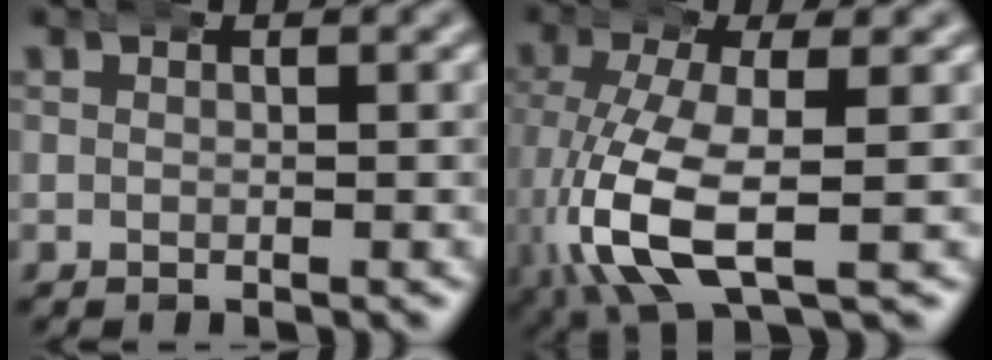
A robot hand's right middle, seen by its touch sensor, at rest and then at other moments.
{"total": 7.8, "force": [-1.4, 3.4, 6.8], "torque": [-0.165, -0.034, 0.004]}